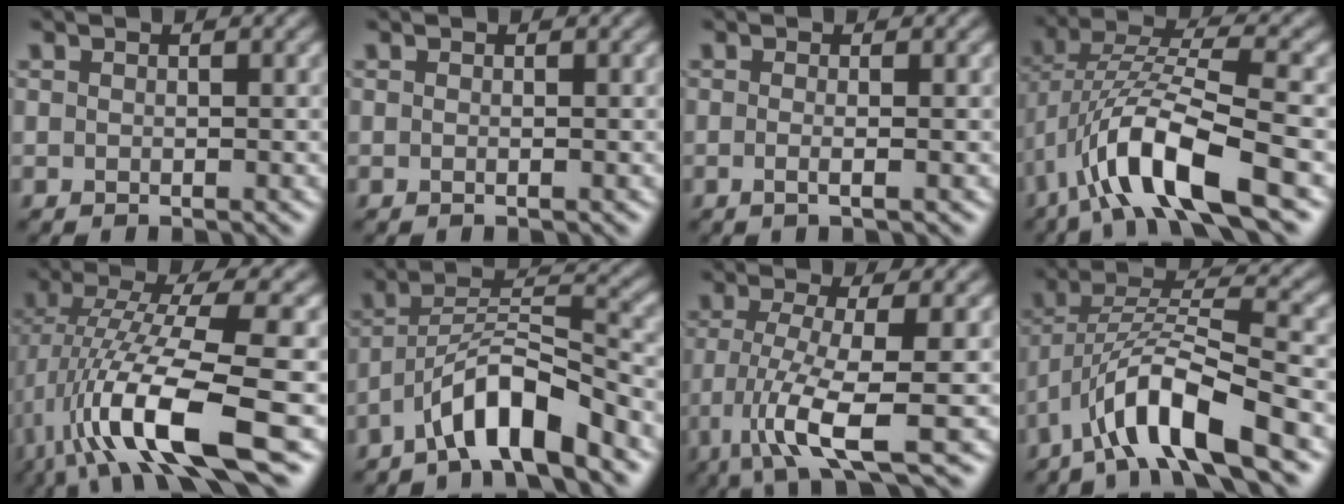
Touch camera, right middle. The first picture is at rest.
{"total": 0.0}
{"total": 1.2, "force": [-0.4, 0.3, 1.1], "torque": [-0.021, -0.003, -0.011]}
{"total": 10.2, "force": [-4.6, 3.0, 8.5], "torque": [-0.170, 0.013, -0.091]}
{"total": 11.2, "force": [-4.0, 2.7, 10.1], "torque": [-0.188, -0.002, -0.070]}
{"total": 6.9, "force": [-4.7, 1.5, 4.8], "torque": [-0.083, 0.018, -0.084]}
{"total": 6.9, "force": [-2.5, 1.3, 6.2], "torque": [-0.115, -0.009, -0.048]}
{"total": 9.1, "force": [-5.5, 2.1, 6.9], "torque": [-0.126, 0.015, -0.102]}